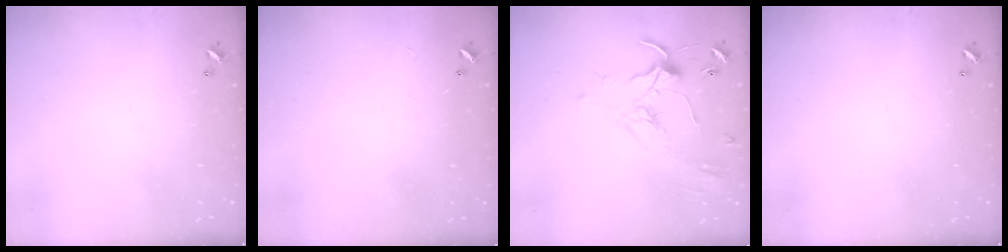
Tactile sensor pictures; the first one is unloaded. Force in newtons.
{"total": 0.7, "press": 0.3, "slide": 0.7}
{"total": 1.7, "press": 1.6, "slide": 0.5}
{"total": 0.0}